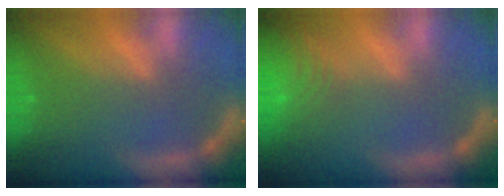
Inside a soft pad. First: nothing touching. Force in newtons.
{"total": 9.5}